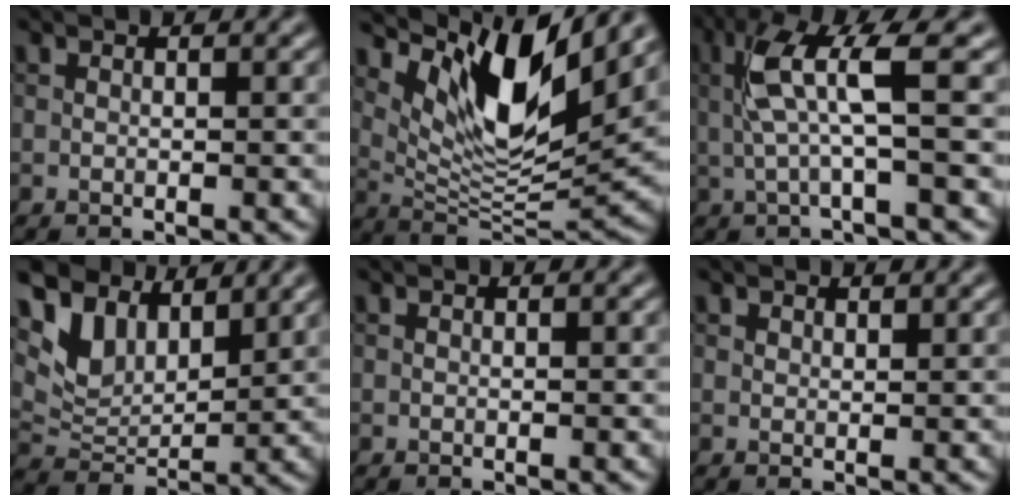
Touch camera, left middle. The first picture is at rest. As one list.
[{"total": 10.1, "force": [5.1, 3.4, 8.0], "torque": [-0.133, -0.012, 0.102]}, {"total": 4.8, "force": [0.5, 0.3, 4.7], "torque": [-0.108, 0.009, 0.014]}, {"total": 7.1, "force": [5.2, 3.6, 3.3], "torque": [-0.076, 0.004, 0.094]}, {"total": 0.0}, {"total": 1.0, "force": [0.9, 0.5, 0.1], "torque": [-0.003, -0.001, 0.016]}]